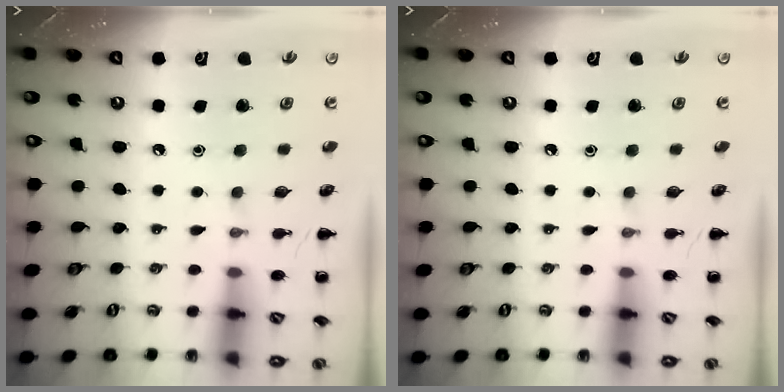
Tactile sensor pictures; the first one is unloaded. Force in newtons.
{"total": 0.0}